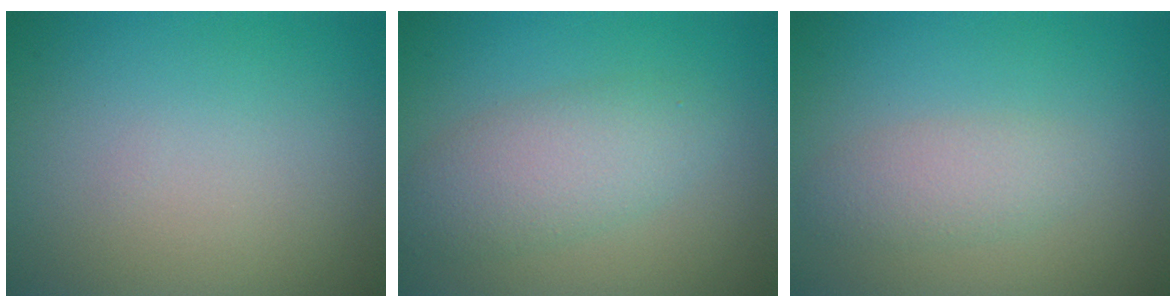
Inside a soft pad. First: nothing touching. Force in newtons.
{"total": 3.9, "press": 3.9, "slide": 0.2}
{"total": 2.2, "press": 2.2, "slide": 0.1}